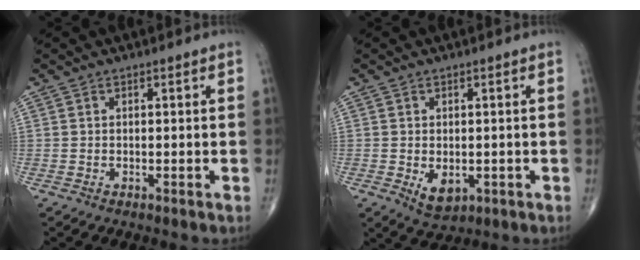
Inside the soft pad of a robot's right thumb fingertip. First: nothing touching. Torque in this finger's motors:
{"motor_torque": [-0.17, 0.29, 0.20, 0.15, 0.07]}